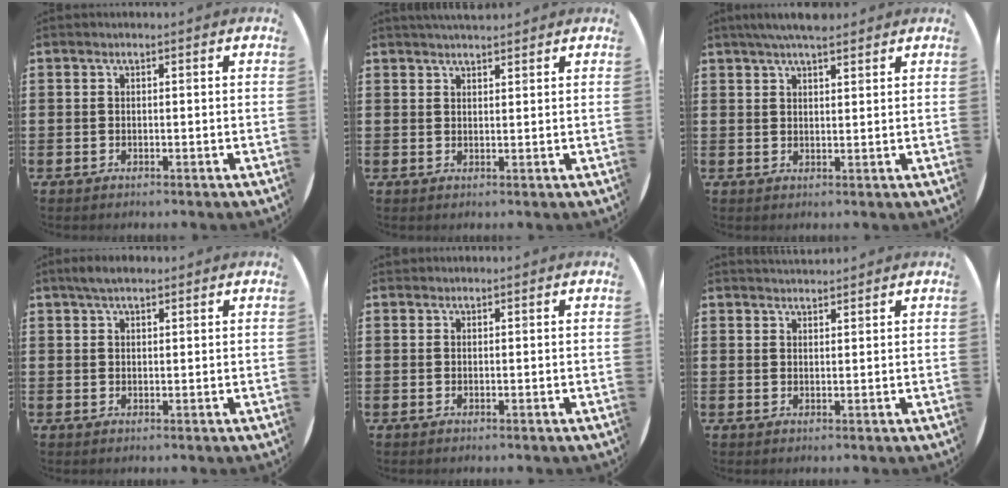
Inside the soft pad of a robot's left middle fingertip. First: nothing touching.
{"total": 2.0, "force": [2.0, 0.2, 0.3], "torque": [-0.008, 0.000, 0.037]}
{"total": 4.4, "force": [3.8, 0.8, 2.1], "torque": [-0.048, -0.002, 0.068]}
{"total": 2.5, "force": [1.9, 0.8, 1.4], "torque": [-0.023, 0.004, 0.033]}
{"total": 0.0}
{"total": 1.7, "force": [1.7, 0.2, -0.1], "torque": [0.000, -0.003, 0.032]}